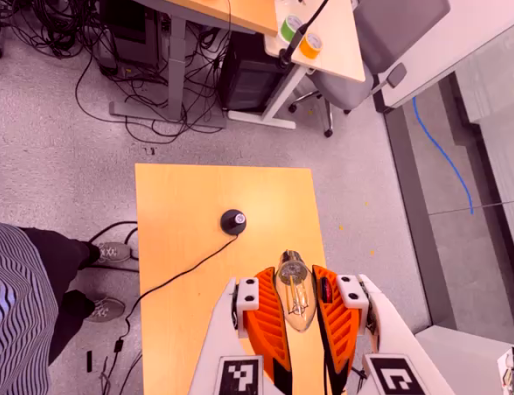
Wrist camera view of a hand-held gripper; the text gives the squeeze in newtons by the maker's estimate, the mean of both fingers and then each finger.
{"total": 21.2, "left": 25.6, "right": 16.7}